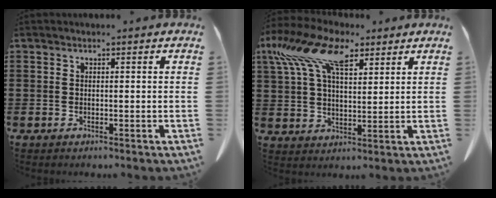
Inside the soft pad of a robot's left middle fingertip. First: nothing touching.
{"total": 12.6, "force": [7.6, 5.4, 8.5], "torque": [-0.191, -0.003, 0.141]}